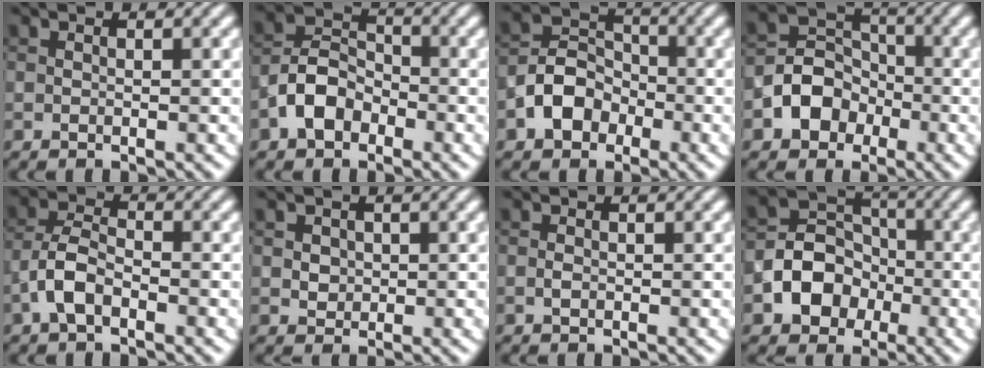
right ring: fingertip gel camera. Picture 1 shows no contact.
{"total": 4.3, "force": [-2.2, 3.0, 2.3], "torque": [-0.045, 0.009, -0.050]}
{"total": 4.4, "force": [-1.9, 3.4, 2.0], "torque": [-0.033, 0.006, -0.042]}
{"total": 4.8, "force": [-1.9, 4.0, 1.9], "torque": [-0.014, 0.007, -0.046]}
{"total": 3.4, "force": [-1.7, 1.7, 2.3], "torque": [-0.047, 0.009, -0.044]}
{"total": 1.6, "force": [0.4, 1.4, 0.7], "torque": [-0.011, 0.002, 0.011]}
{"total": 0.5, "force": [-0.1, 0.3, 0.4], "torque": [-0.010, 0.000, -0.001]}
{"total": 5.9, "force": [-2.0, 4.9, 2.7], "torque": [-0.031, 0.003, -0.048]}